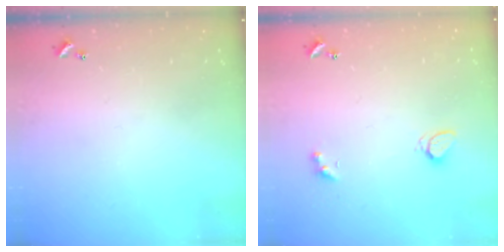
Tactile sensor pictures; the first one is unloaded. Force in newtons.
{"total": 2.1, "press": 2.0, "slide": 0.6}